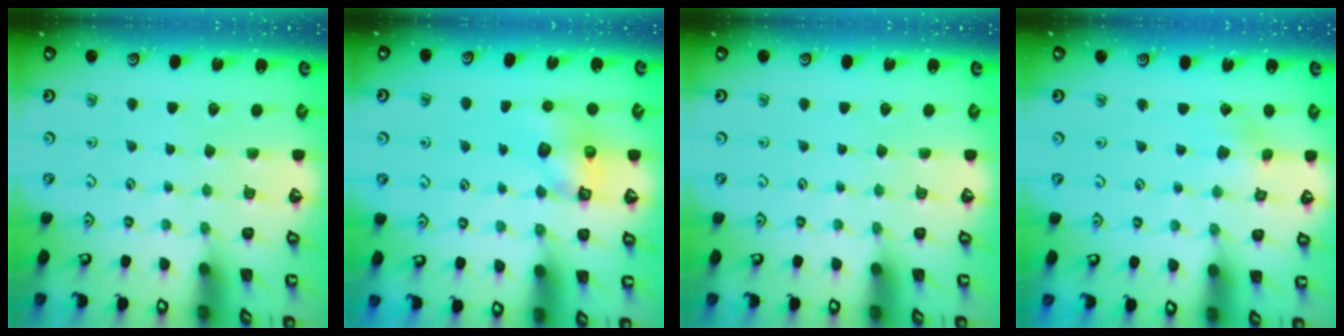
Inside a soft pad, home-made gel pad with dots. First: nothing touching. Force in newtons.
{"total": 8.7, "press": 8.7, "slide": 0.2}
{"total": 0.0}
{"total": 2.1, "press": 2.1, "slide": 0.0}